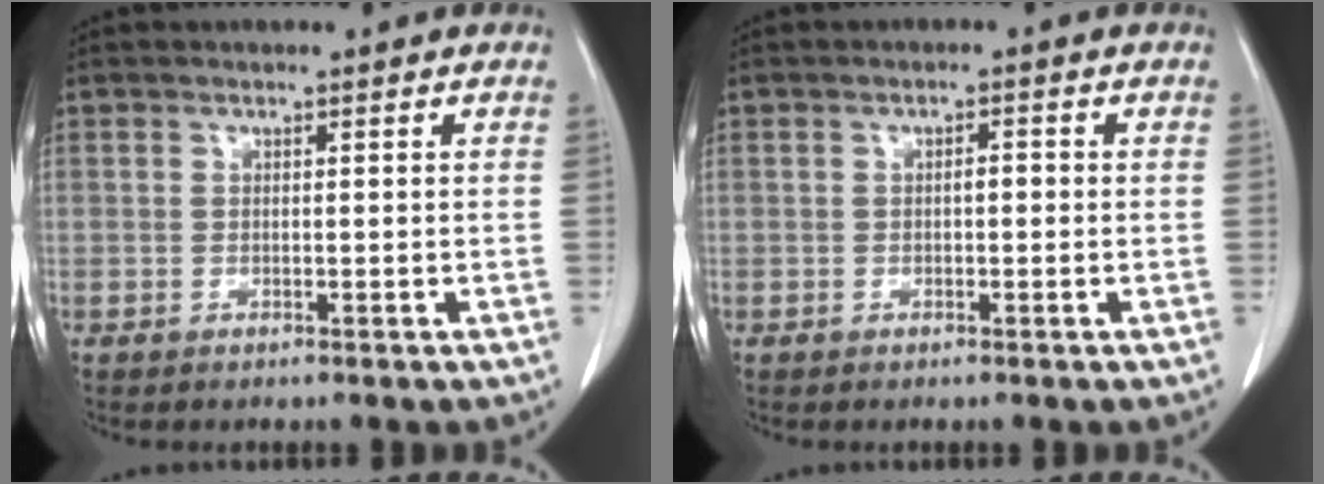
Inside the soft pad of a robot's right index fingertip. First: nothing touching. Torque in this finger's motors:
{"motor_torque": [0.22, -0.07, 0.03, 0.01]}